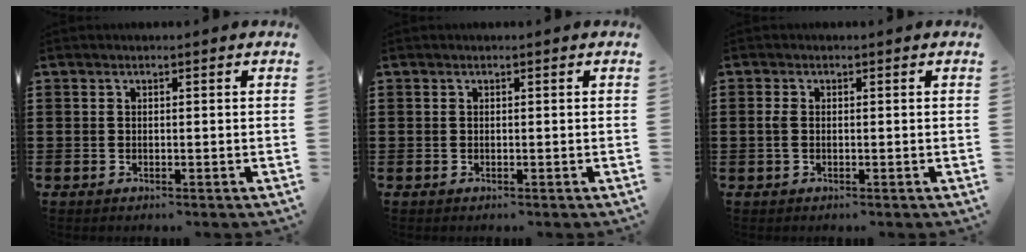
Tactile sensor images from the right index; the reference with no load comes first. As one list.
[{"total": 0.0}, {"total": 1.5, "force": [-0.2, 0.8, 1.3], "torque": [-0.035, -0.001, -0.007]}]